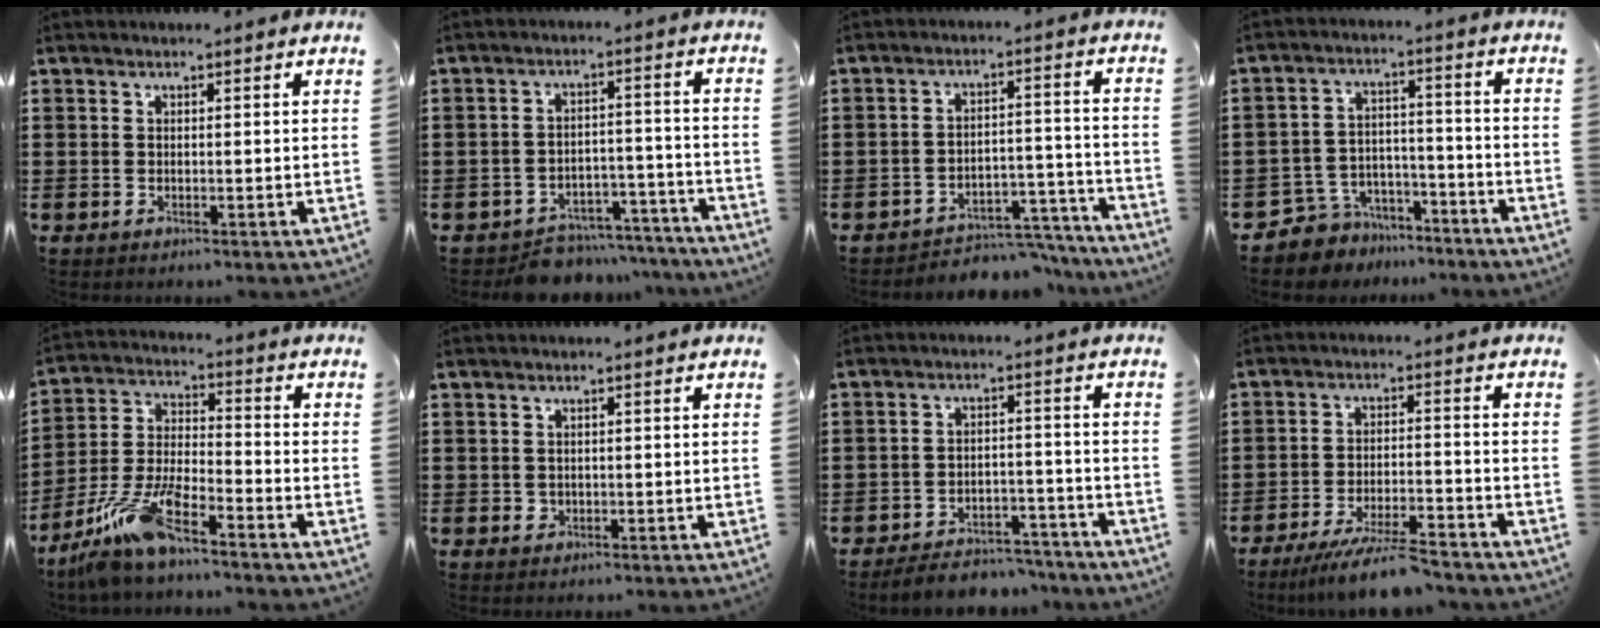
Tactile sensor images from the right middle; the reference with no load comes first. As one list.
[{"total": 5.9, "force": [-5.7, 1.4, 0.4], "torque": [-0.003, 0.020, -0.113]}, {"total": 5.4, "force": [-5.2, 1.1, 0.9], "torque": [-0.011, 0.015, -0.103]}, {"total": 6.2, "force": [-5.9, 1.9, -0.3], "torque": [-0.012, 0.009, -0.123]}, {"total": 10.1, "force": [-7.9, 1.6, 6.1], "torque": [-0.145, -0.001, -0.161]}, {"total": 0.8, "force": [0.0, 0.7, 0.2], "torque": [-0.007, 0.006, -0.001]}, {"total": 4.9, "force": [-4.8, 0.8, 0.4], "torque": [-0.005, 0.012, -0.098]}, {"total": 7.7, "force": [-6.8, 0.2, 3.5], "torque": [-0.067, -0.006, -0.126]}]